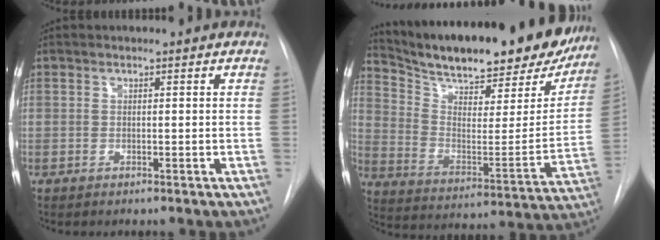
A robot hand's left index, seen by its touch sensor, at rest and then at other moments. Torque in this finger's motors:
{"motor_torque": [0.43, -0.99, 0.57, 0.14]}